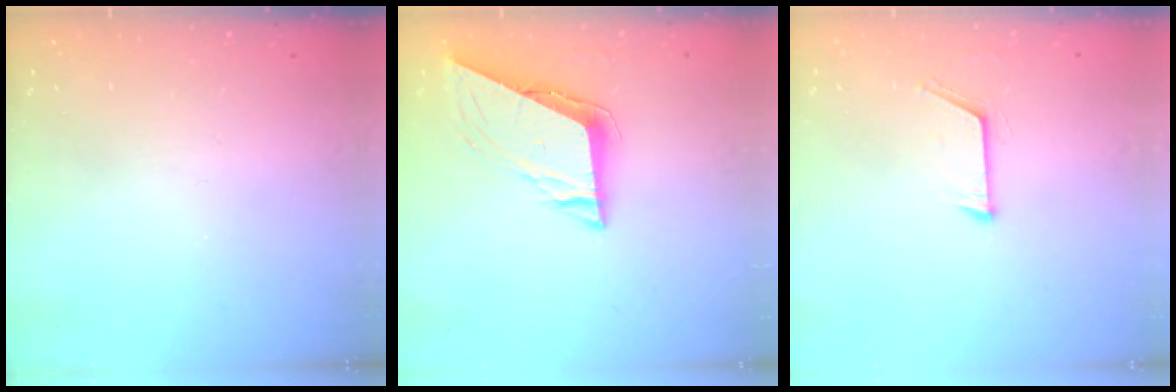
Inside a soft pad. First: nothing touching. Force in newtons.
{"total": 8.1, "press": 8.1, "slide": 0.3}
{"total": 6.9, "press": 6.9, "slide": 0.7}